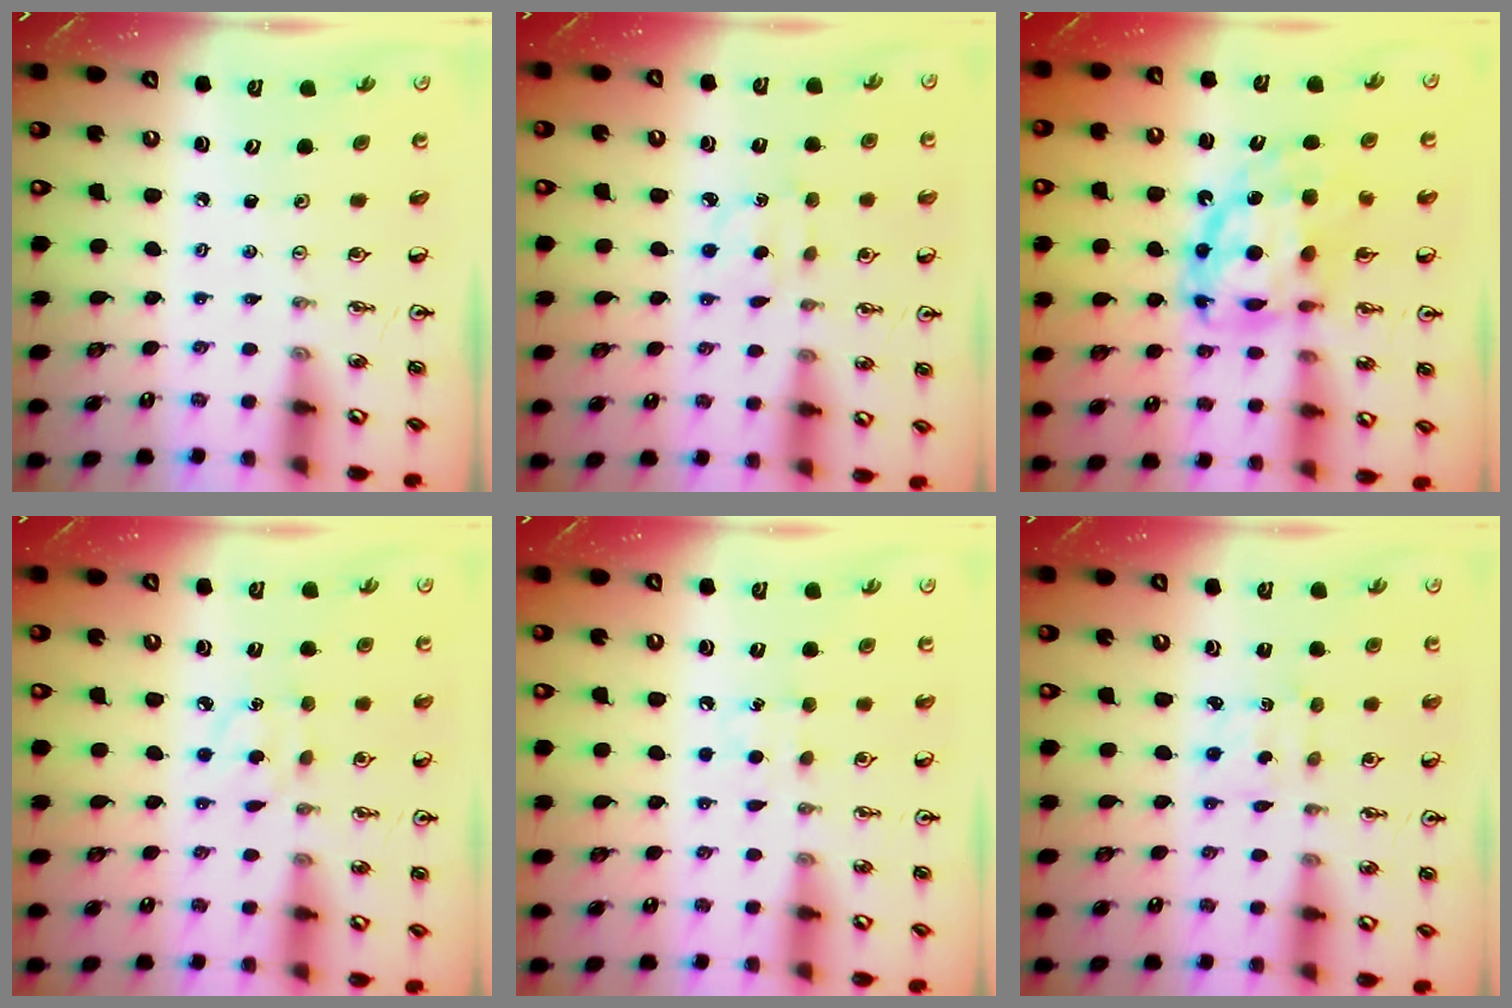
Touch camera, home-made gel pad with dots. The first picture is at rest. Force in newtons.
{"total": 3.2, "press": 3.1, "slide": 0.4}
{"total": 14.9, "press": 14.9, "slide": 1.5}
{"total": 6.0, "press": 6.0, "slide": 0.7}
{"total": 6.8, "press": 6.8, "slide": 0.8}
{"total": 2.3, "press": 2.3, "slide": 0.4}